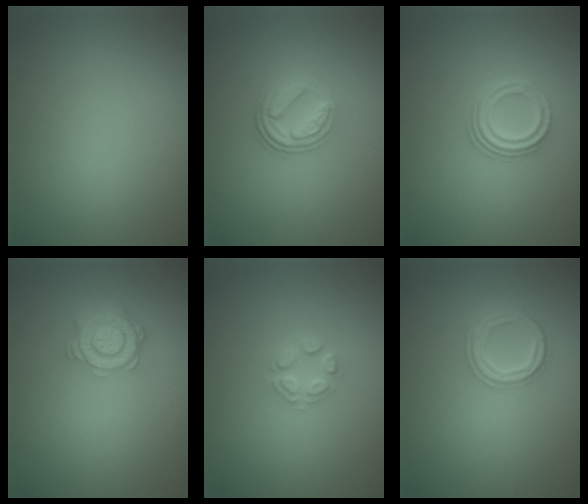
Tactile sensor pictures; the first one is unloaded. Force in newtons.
{"total": 3.7, "press": 2.6, "slide": 2.6}
{"total": 3.0, "press": 2.2, "slide": 2.1}
{"total": 4.5, "press": 3.4, "slide": 2.9}
{"total": 2.0, "press": 2.0, "slide": 0.1}
{"total": 3.7, "press": 2.8, "slide": 2.4}